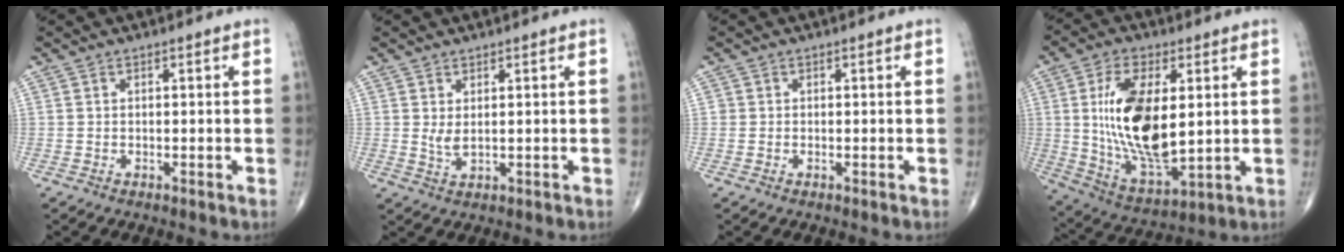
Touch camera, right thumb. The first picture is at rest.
{"total": 2.3, "force": [0.6, 0.9, 2.1], "torque": [-0.041, -0.011, 0.016]}
{"total": 0.5, "force": [0.0, 0.5, 0.0], "torque": [0.005, 0.003, -0.001]}
{"total": 19.8, "force": [2.9, 9.4, 17.2], "torque": [-0.315, -0.022, 0.065]}